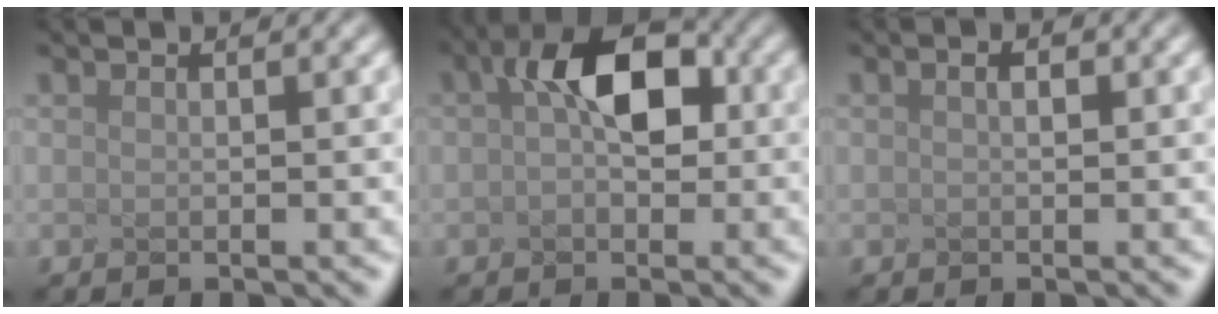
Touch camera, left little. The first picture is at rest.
{"total": 3.8, "force": [-0.3, 2.0, 3.3], "torque": [-0.081, 0.004, 0.026]}
{"total": 0.6, "force": [-0.5, -0.4, 0.0], "torque": [-0.015, -0.011, 0.018]}